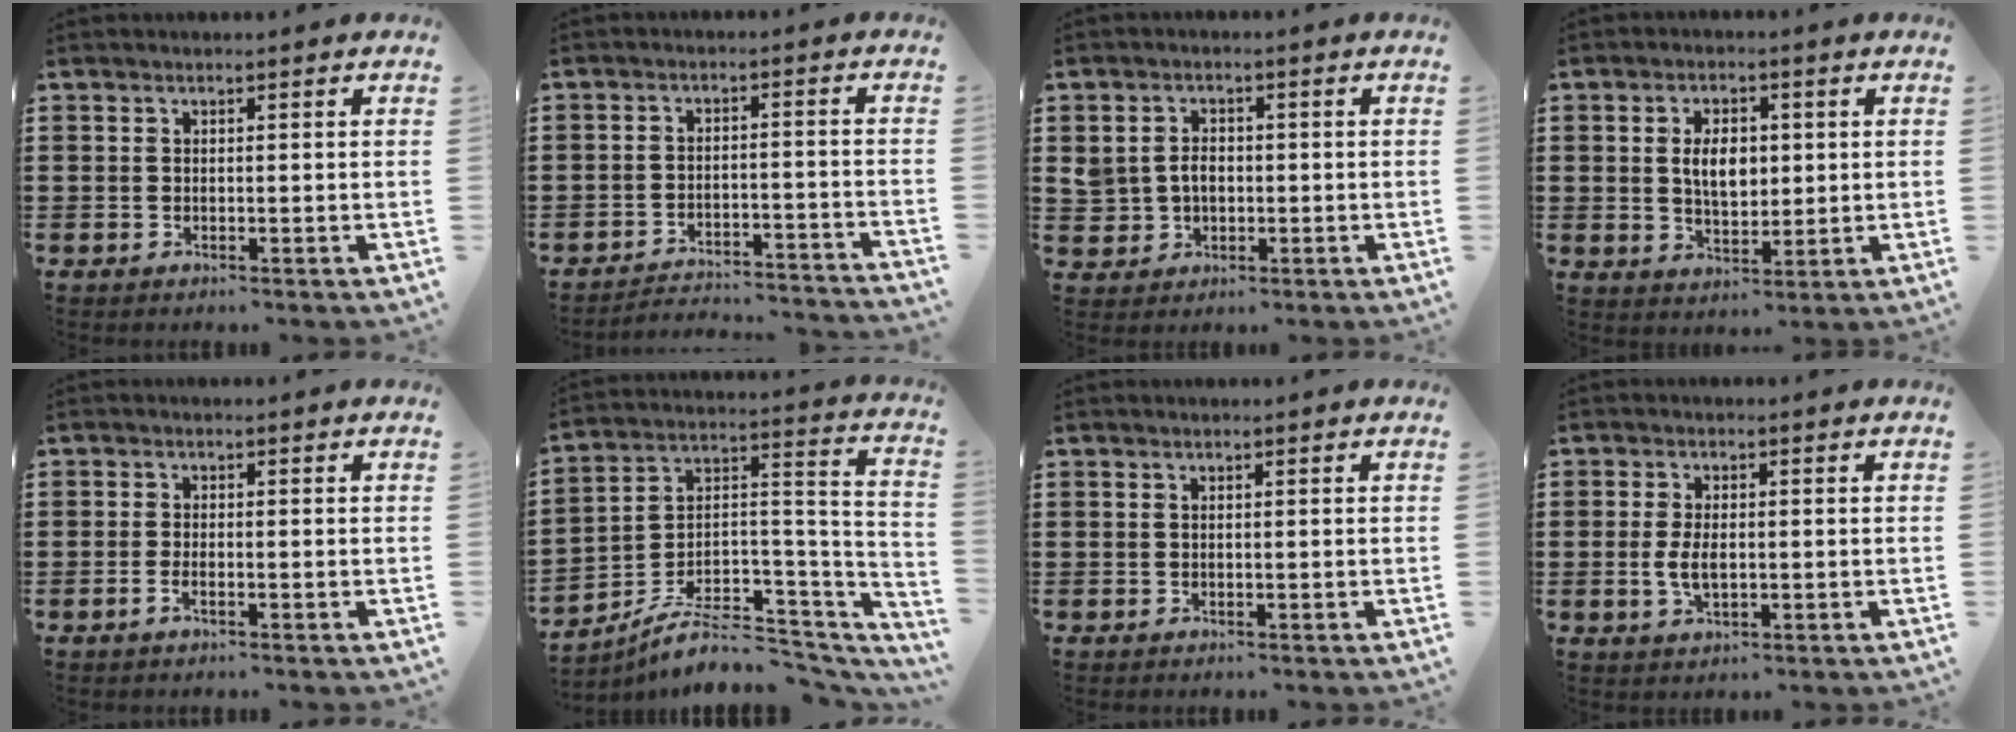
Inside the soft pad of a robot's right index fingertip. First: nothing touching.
{"total": 3.6, "force": [-3.5, 0.2, 0.7], "torque": [-0.019, 0.001, -0.076]}
{"total": 3.4, "force": [-0.1, 2.9, 1.8], "torque": [-0.051, 0.007, -0.007]}
{"total": 5.3, "force": [0.5, 3.1, 4.2], "torque": [-0.072, 0.005, 0.002]}
{"total": 1.2, "force": [-0.6, 0.2, 1.0], "torque": [-0.019, -0.003, -0.010]}
{"total": 7.2, "force": [-5.3, 3.0, 3.7], "torque": [-0.067, 0.003, -0.101]}
{"total": 0.0}
{"total": 3.5, "force": [-0.2, 1.8, 3.0], "torque": [-0.066, 0.002, -0.006]}